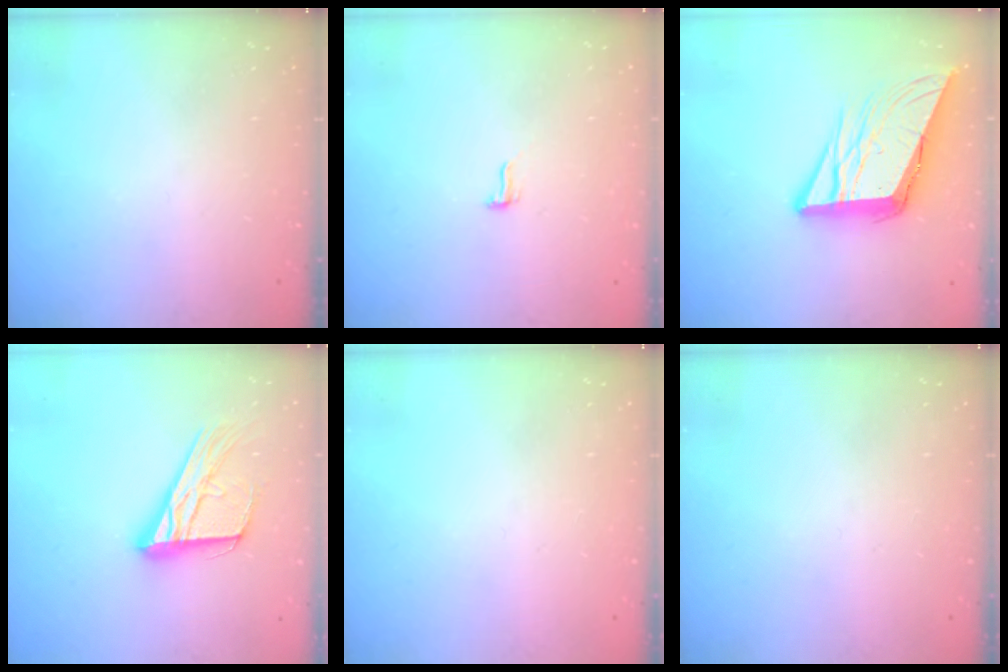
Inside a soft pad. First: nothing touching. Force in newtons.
{"total": 5.1, "press": 4.7, "slide": 2.0}
{"total": 12.9, "press": 12.7, "slide": 2.0}
{"total": 18.1, "press": 18.0, "slide": 1.6}
{"total": 0.0}
{"total": 0.0}